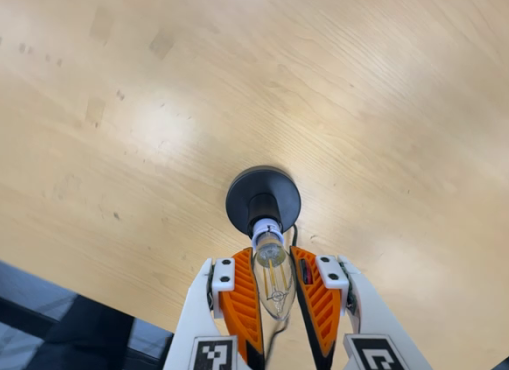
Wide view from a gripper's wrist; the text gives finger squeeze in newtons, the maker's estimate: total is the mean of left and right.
{"total": 14.6, "left": 13.9, "right": 15.3}